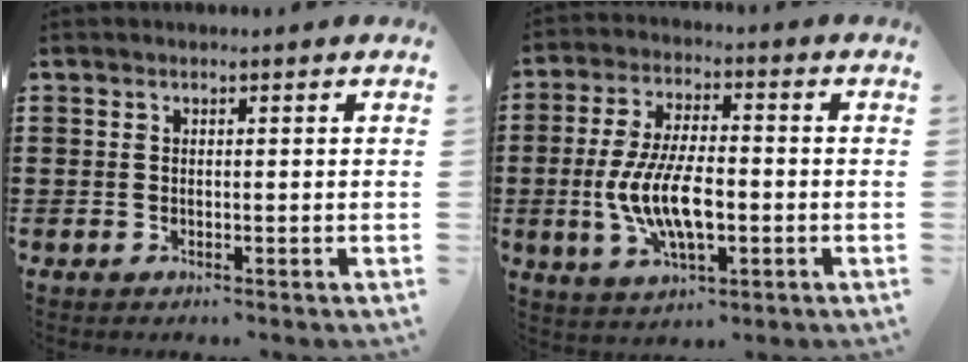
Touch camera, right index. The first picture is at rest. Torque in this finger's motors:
{"motor_torque": [1.24, -0.90, 1.05, 0.21]}